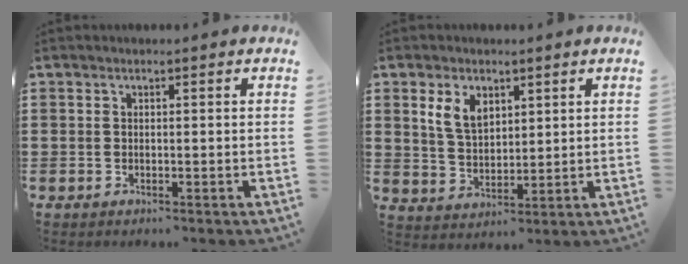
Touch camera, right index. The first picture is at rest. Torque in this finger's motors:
{"motor_torque": [0.87, 0.06, 0.15, 0.14]}